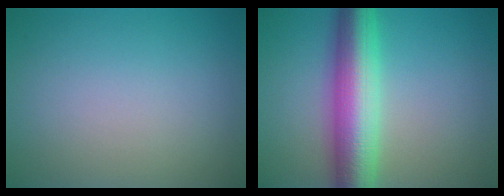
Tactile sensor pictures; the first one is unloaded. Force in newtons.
{"total": 8.8, "press": 8.8, "slide": 0.2}